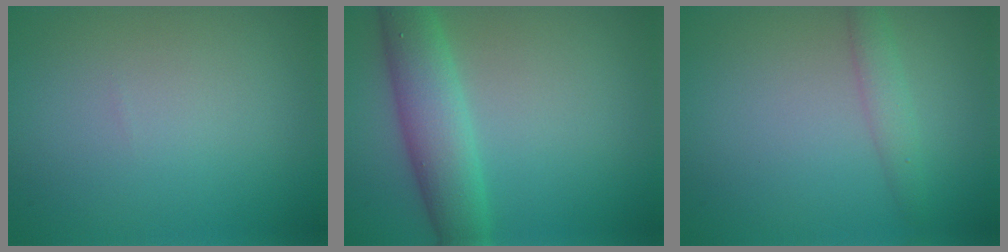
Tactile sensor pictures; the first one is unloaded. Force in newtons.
{"total": 5.5, "press": 5.5, "slide": 0.1}
{"total": 1.8, "press": 1.8, "slide": 0.1}